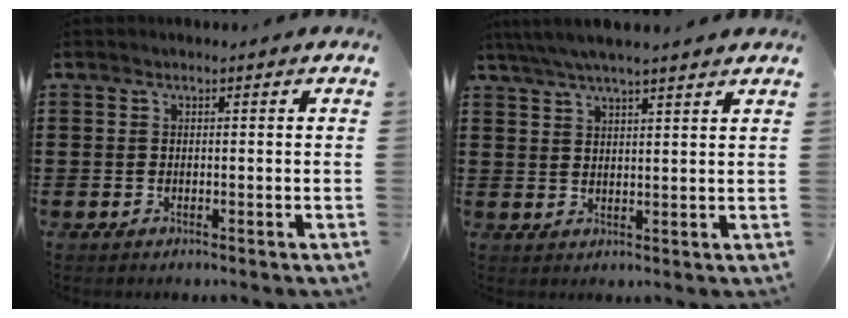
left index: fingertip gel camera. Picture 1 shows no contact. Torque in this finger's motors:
{"motor_torque": [2.14, 0.00, 0.78, 0.16]}